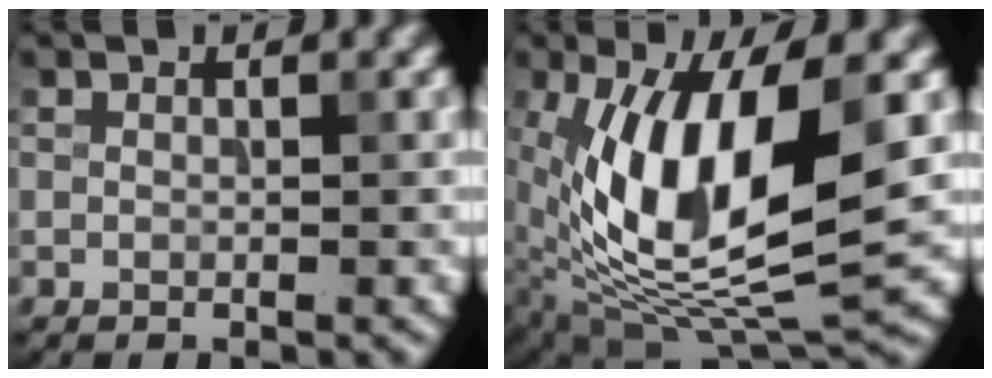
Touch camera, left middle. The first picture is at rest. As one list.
[{"total": 12.3, "force": [0.7, 4.8, 11.3], "torque": [-0.220, -0.002, 0.011]}]